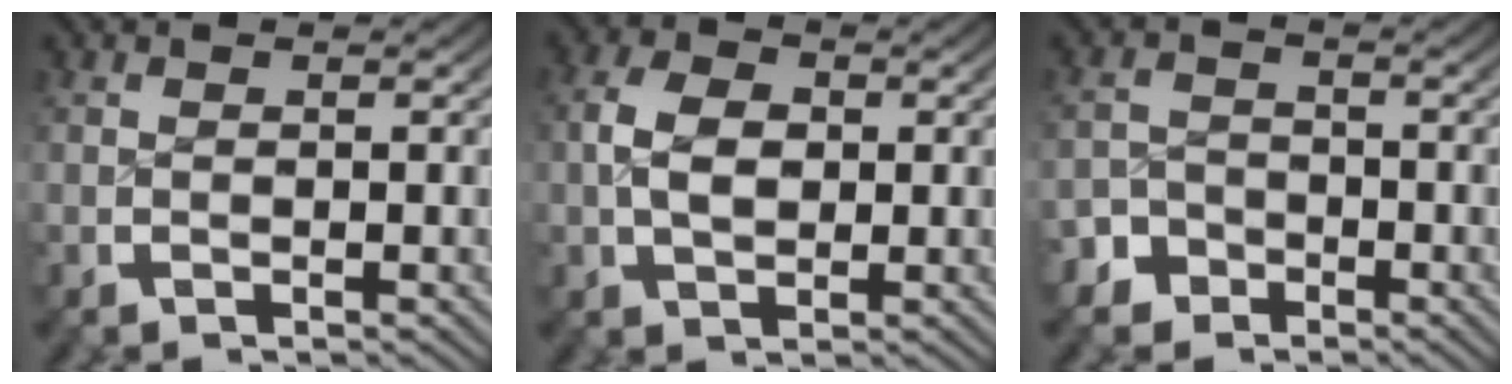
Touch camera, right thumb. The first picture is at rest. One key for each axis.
{"total": 4.1, "fx": 0.2, "fy": 2.8, "fz": 3.0, "tx": -0.052, "ty": -0.008, "tz": 0.010}
{"total": 3.6, "fx": -2.8, "fy": 2.2, "fz": 0.1, "tx": 0.010, "ty": -0.011, "tz": -0.051}